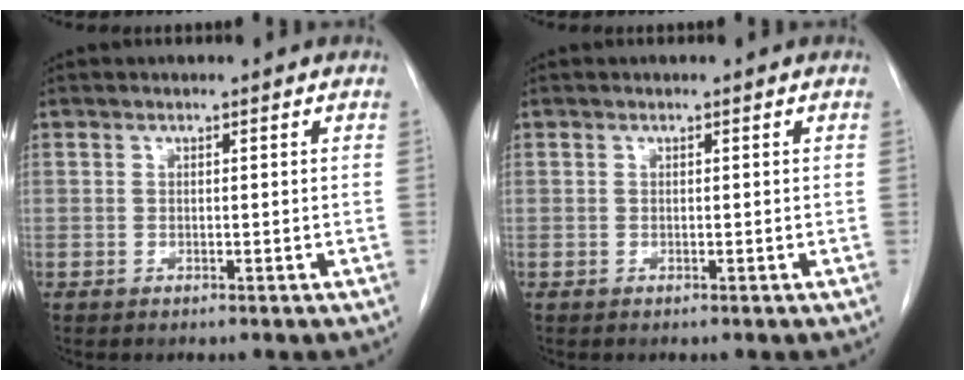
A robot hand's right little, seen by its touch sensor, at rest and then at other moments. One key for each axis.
{"total": 0.0}